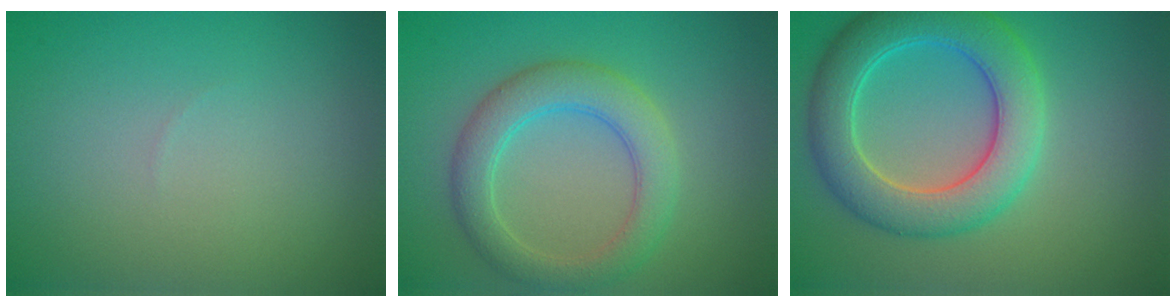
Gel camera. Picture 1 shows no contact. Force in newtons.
{"total": 4.5, "press": 4.5, "slide": 0.3}
{"total": 6.9, "press": 6.9, "slide": 0.5}